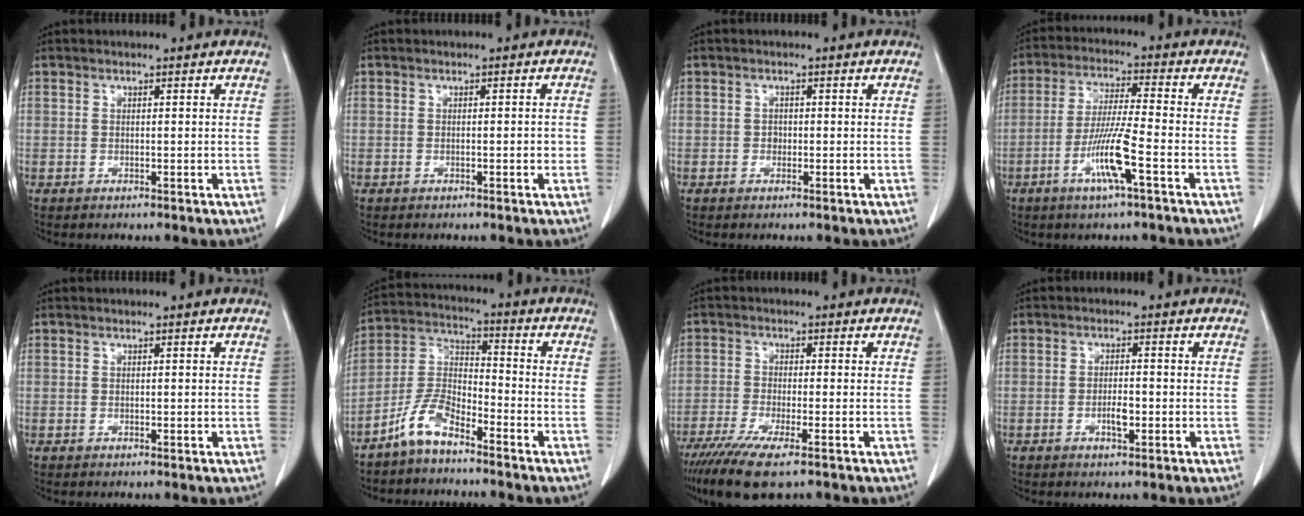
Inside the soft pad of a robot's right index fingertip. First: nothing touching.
{"total": 1.3, "force": [-0.3, 0.4, 1.2], "torque": [-0.015, 0.001, -0.003]}
{"total": 0.9, "force": [-0.2, 0.8, 0.4], "torque": [-0.003, 0.003, -0.003]}
{"total": 8.8, "force": [-3.6, -0.2, 8.0], "torque": [-0.159, -0.009, -0.072]}
{"total": 0.0}
{"total": 7.5, "force": [-5.7, 2.4, 4.3], "torque": [-0.101, 0.006, -0.118]}
{"total": 9.0, "force": [-6.2, 1.1, 6.4], "torque": [-0.112, -0.022, -0.103]}
{"total": 2.8, "force": [-0.9, 0.8, 2.5], "torque": [-0.047, 0.001, -0.013]}